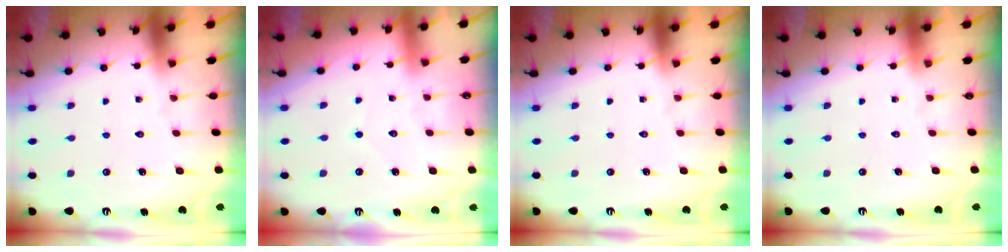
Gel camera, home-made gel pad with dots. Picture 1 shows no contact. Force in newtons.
{"total": 2.6, "press": 2.6, "slide": 0.3}
{"total": 0.0}
{"total": 0.0}